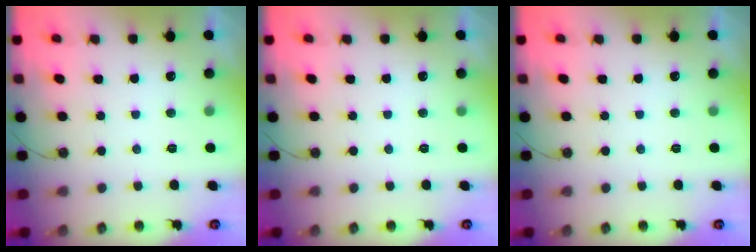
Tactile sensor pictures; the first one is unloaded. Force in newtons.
{"total": 0.0}
{"total": 0.0}